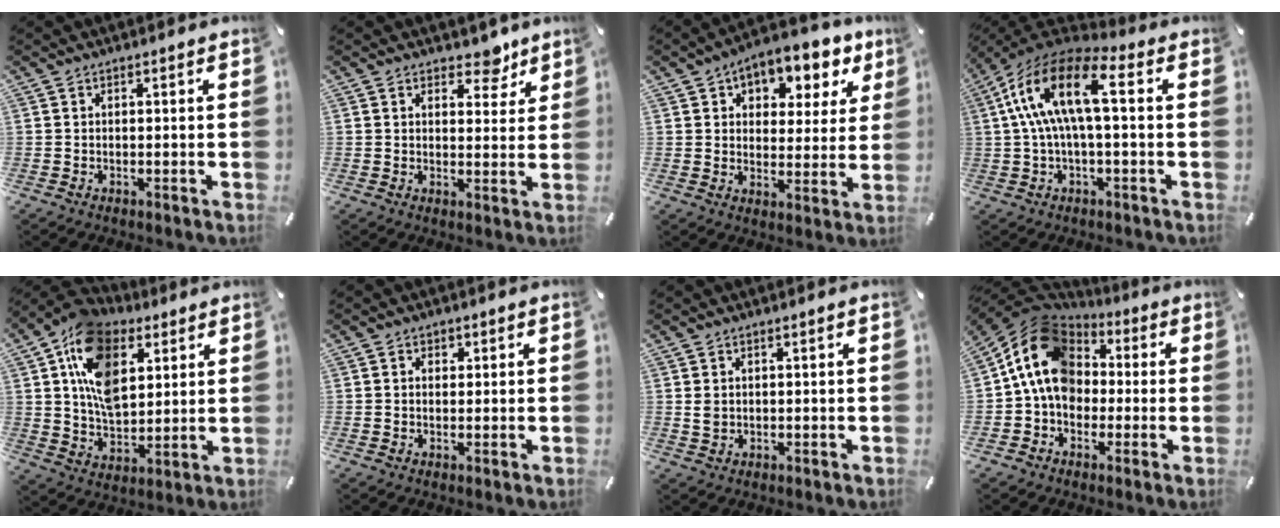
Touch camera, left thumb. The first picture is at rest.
{"total": 6.3, "force": [4.5, 3.7, 2.4], "torque": [-0.005, -0.028, 0.071]}
{"total": 8.7, "force": [5.6, 5.9, 2.9], "torque": [-0.042, -0.041, 0.098]}
{"total": 15.6, "force": [1.9, 7.0, 13.8], "torque": [-0.292, 0.003, 0.028]}
{"total": 17.0, "force": [7.0, 11.1, 10.8], "torque": [-0.210, -0.011, 0.128]}
{"total": 1.6, "force": [0.4, 1.5, 0.5], "torque": [0.004, 0.002, 0.000]}
{"total": 1.8, "force": [0.6, 1.4, 1.0], "torque": [-0.021, 0.003, 0.011]}
{"total": 15.4, "force": [1.3, 12.8, 8.5], "torque": [-0.169, 0.006, 0.025]}